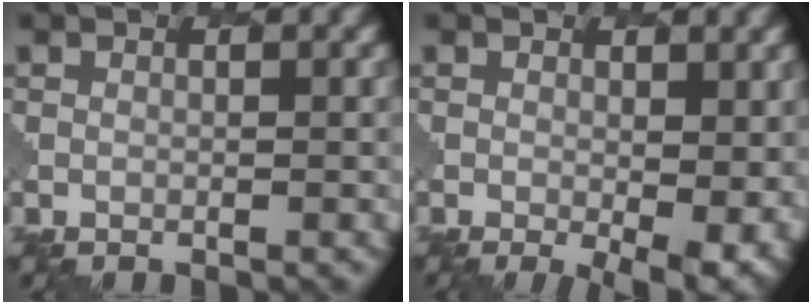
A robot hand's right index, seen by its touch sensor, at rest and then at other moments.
{"total": 5.2, "force": [-0.7, 1.9, 4.8], "torque": [-0.061, -0.018, -0.001]}